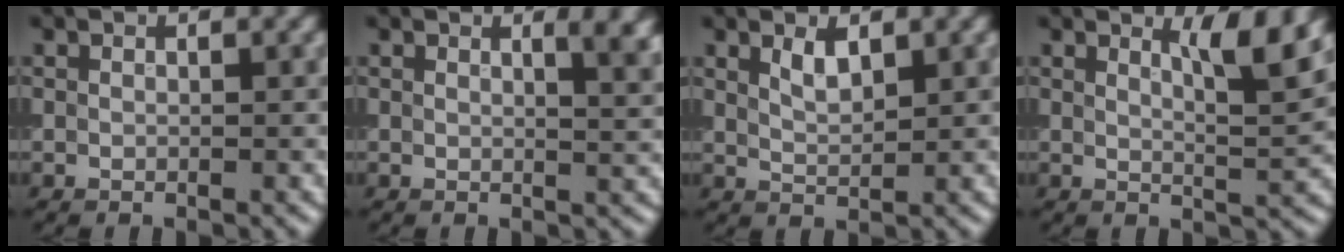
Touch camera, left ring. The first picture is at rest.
{"total": 3.2, "force": [1.6, 1.1, 2.5], "torque": [-0.012, 0.003, 0.019]}
{"total": 1.9, "force": [1.2, 0.7, 1.4], "torque": [-0.029, -0.002, 0.025]}
{"total": 4.2, "force": [2.3, 0.8, 3.4], "torque": [-0.044, -0.005, 0.036]}